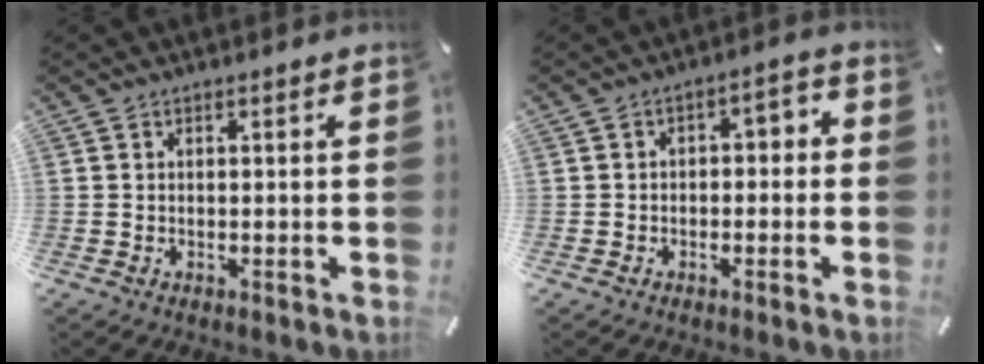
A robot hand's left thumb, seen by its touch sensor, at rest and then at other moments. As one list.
[{"total": 3.3, "force": [-2.2, 2.0, 1.6], "torque": [-0.027, 0.019, -0.044]}]